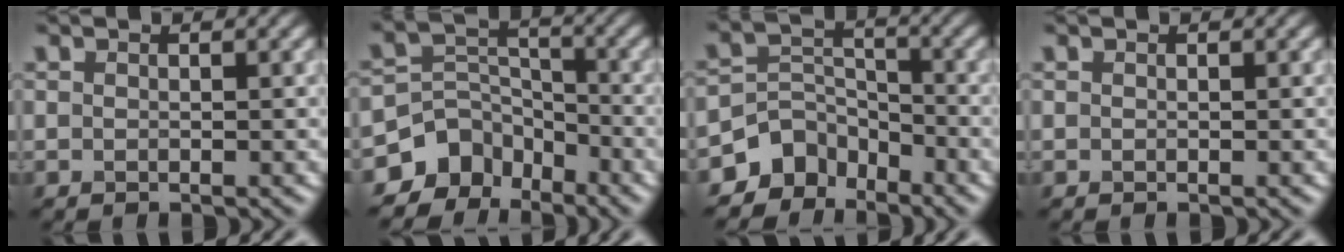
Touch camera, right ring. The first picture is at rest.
{"total": 6.8, "force": [-4.9, 4.5, 1.5], "torque": [-0.002, 0.006, -0.091]}
{"total": 5.0, "force": [-3.8, 3.1, 0.8], "torque": [-0.002, 0.000, -0.075]}
{"total": 0.0}